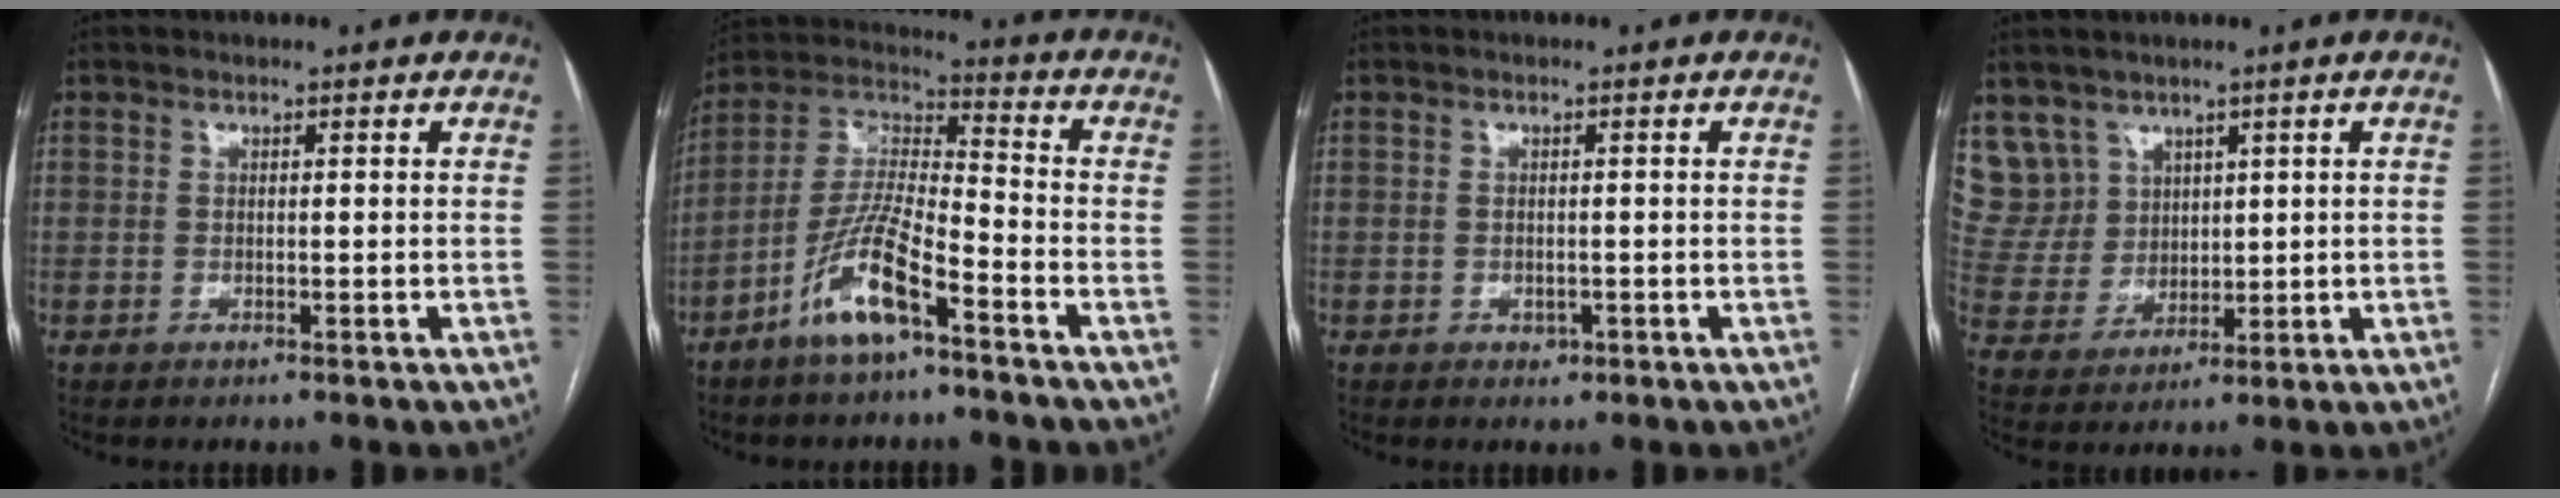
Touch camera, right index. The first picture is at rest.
{"total": 11.6, "force": [-6.6, 2.2, 9.3], "torque": [-0.194, -0.002, -0.131]}
{"total": 1.2, "force": [-0.5, 1.0, 0.5], "torque": [-0.006, 0.003, -0.003]}
{"total": 8.4, "force": [5.4, 6.5, 0.0], "torque": [-0.010, 0.025, 0.124]}